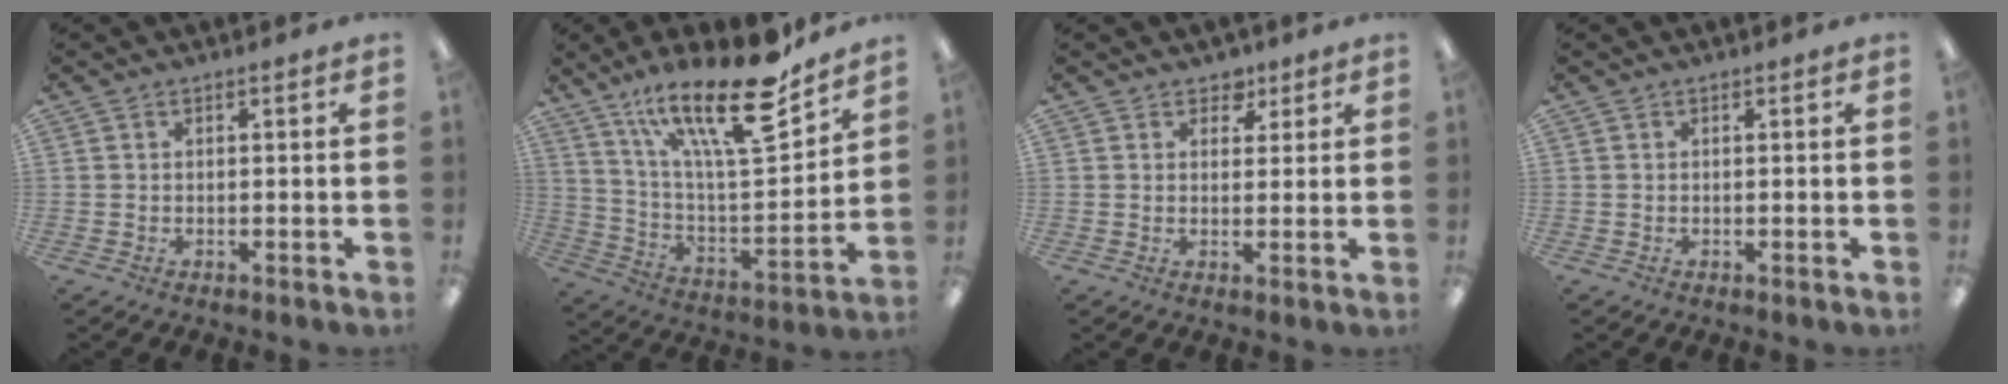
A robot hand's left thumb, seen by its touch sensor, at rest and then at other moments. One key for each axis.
{"total": 23.8, "fx": 16.6, "fy": 6.6, "fz": 15.8, "tx": -0.256, "ty": -0.107, "tz": 0.274}
{"total": 3.8, "fx": 2.6, "fy": 2.6, "fz": 1.0, "tx": -0.004, "ty": -0.010, "tz": 0.043}
{"total": 0.0}